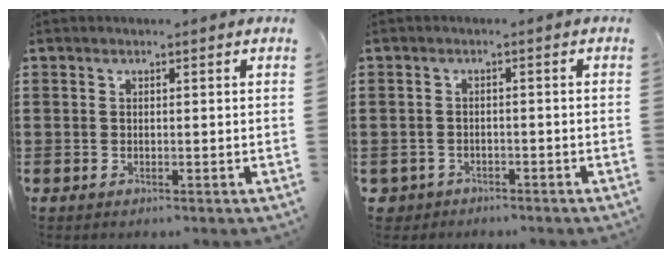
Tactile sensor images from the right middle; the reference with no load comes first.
{"total": 1.7, "force": [-1.6, 0.6, -0.1], "torque": [-0.007, -0.003, -0.037]}